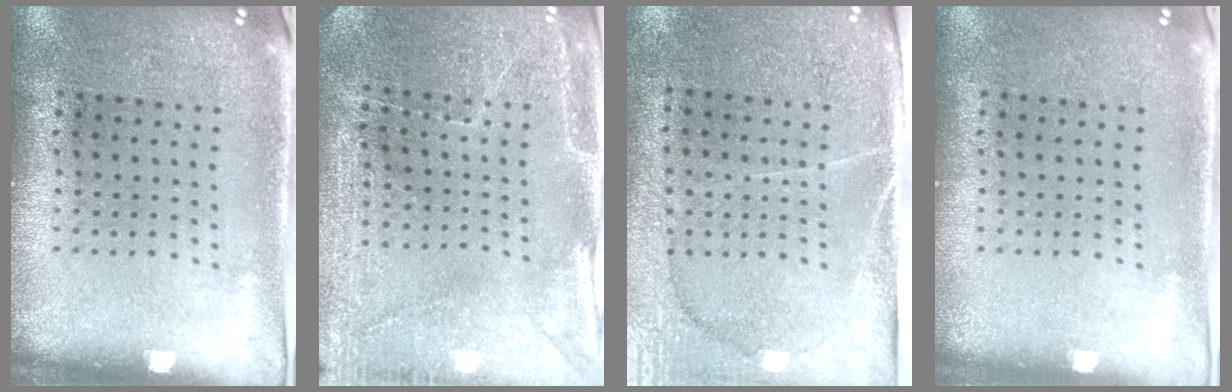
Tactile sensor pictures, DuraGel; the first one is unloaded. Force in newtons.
{"total": 2.9, "press": 2.9, "slide": 0.2}
{"total": 3.0, "press": 2.8, "slide": 1.1}
{"total": 0.0}